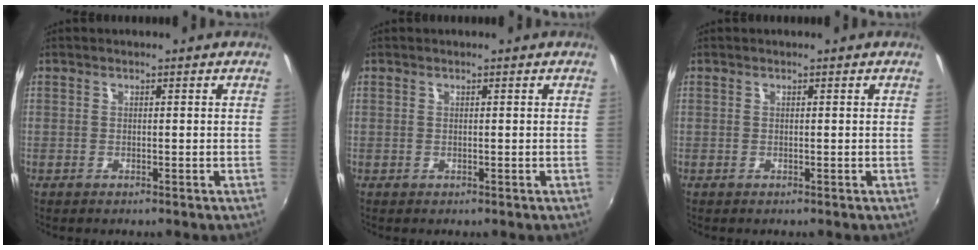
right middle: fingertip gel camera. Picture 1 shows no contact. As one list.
[{"total": 0.0}, {"total": 0.0}]